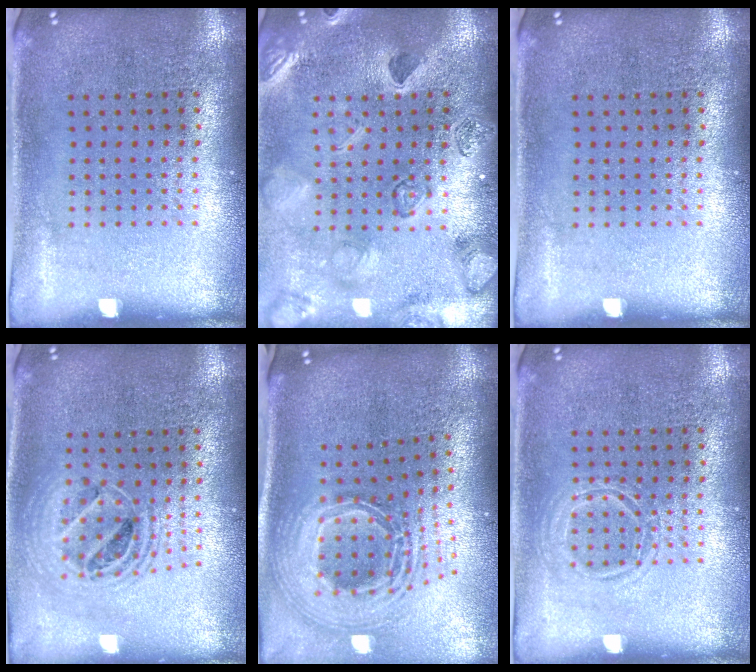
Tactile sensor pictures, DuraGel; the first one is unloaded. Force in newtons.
{"total": 2.4, "press": 2.4, "slide": 0.4}
{"total": 0.0}
{"total": 1.8, "press": 1.5, "slide": 1.0}
{"total": 2.9, "press": 2.0, "slide": 2.1}
{"total": 1.3, "press": 1.3, "slide": 0.2}